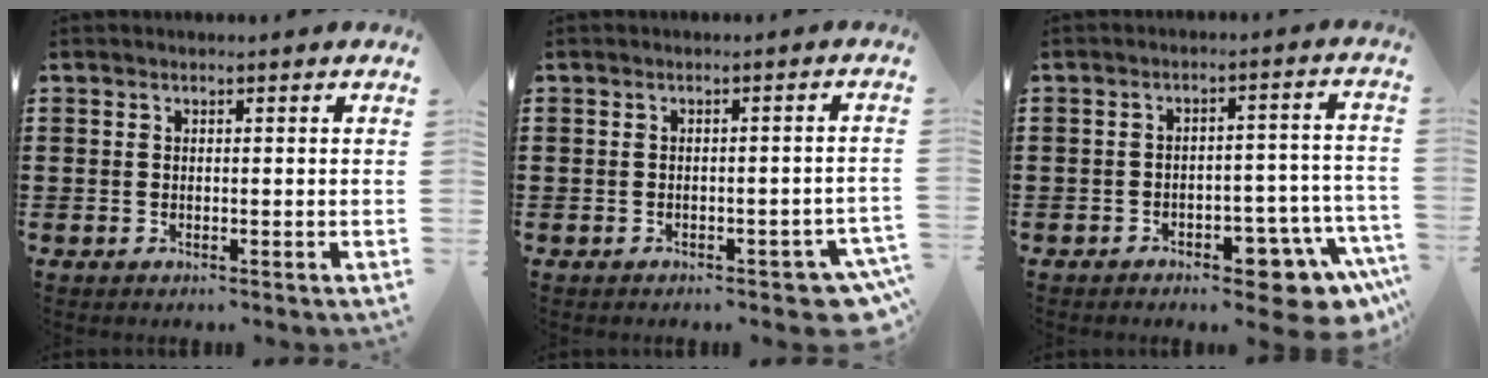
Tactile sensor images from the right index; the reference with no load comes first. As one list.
[{"total": 2.5, "force": [-2.1, 0.4, 1.2], "torque": [-0.019, 0.001, -0.042]}, {"total": 7.4, "force": [-5.8, 2.3, 4.1], "torque": [-0.044, 0.011, -0.103]}]